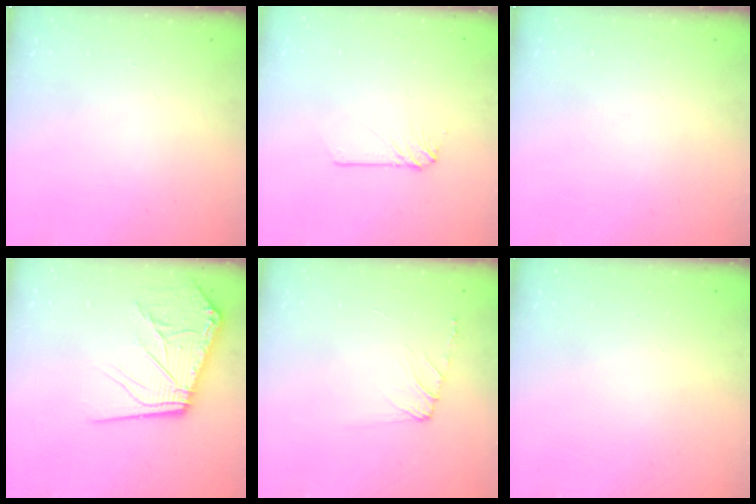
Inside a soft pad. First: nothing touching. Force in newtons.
{"total": 3.9, "press": 3.9, "slide": 0.5}
{"total": 0.0}
{"total": 14.8, "press": 14.7, "slide": 2.0}
{"total": 7.0, "press": 6.9, "slide": 1.0}
{"total": 0.0}